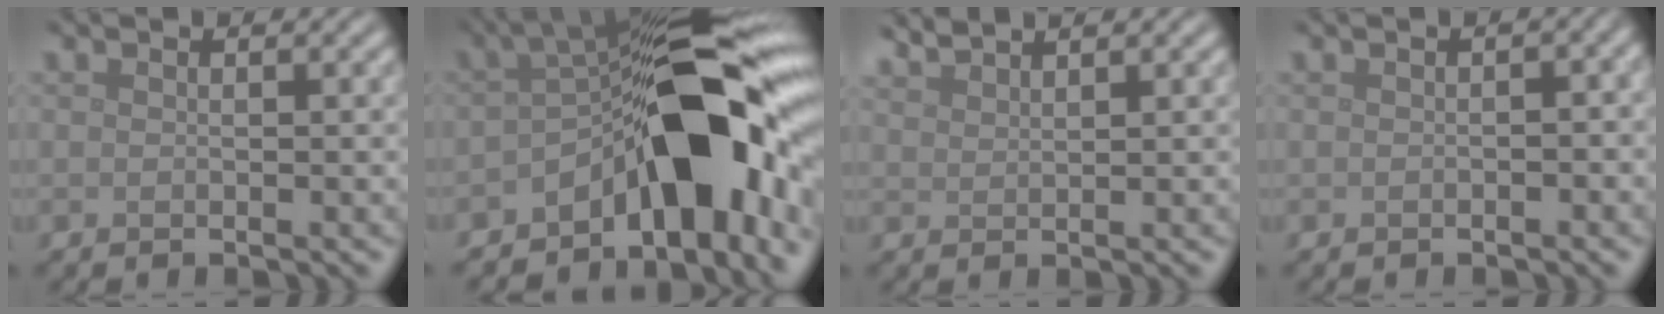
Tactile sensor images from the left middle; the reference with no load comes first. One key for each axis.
{"total": 13.5, "fx": -4.1, "fy": 6.4, "fz": 11.1, "tx": -0.132, "ty": 0.009, "tz": -0.072}
{"total": 1.9, "fx": 1.8, "fy": 0.2, "fz": 0.5, "tx": -0.002, "ty": 0.005, "tz": 0.036}
{"total": 1.5, "fx": -0.3, "fy": 0.5, "fz": 1.4, "tx": -0.016, "ty": 0.001, "tz": -0.002}